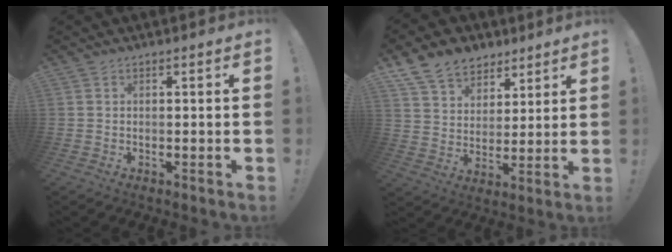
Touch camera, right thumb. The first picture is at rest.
{"total": 12.5, "force": [8.6, 8.5, 3.4], "torque": [-0.063, -0.054, 0.169]}